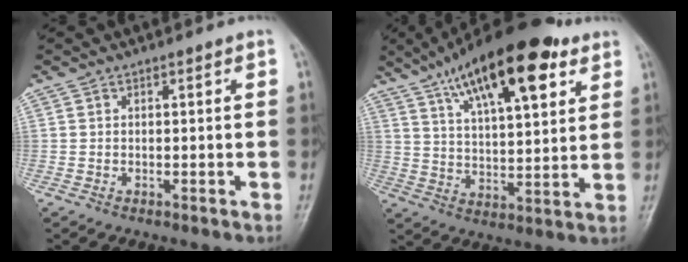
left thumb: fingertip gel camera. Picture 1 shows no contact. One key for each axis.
{"total": 21.3, "fx": 11.6, "fy": 7.7, "fz": 16.2, "tx": -0.238, "ty": -0.025, "tz": 0.189}